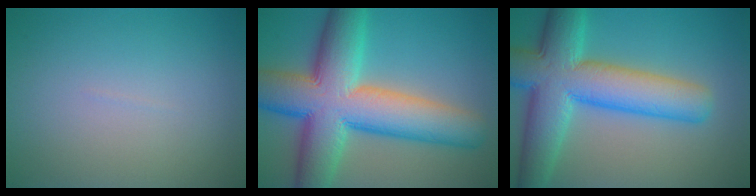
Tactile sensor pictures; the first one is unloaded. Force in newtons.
{"total": 13.7, "press": 13.7, "slide": 0.5}
{"total": 11.0, "press": 11.0, "slide": 0.5}